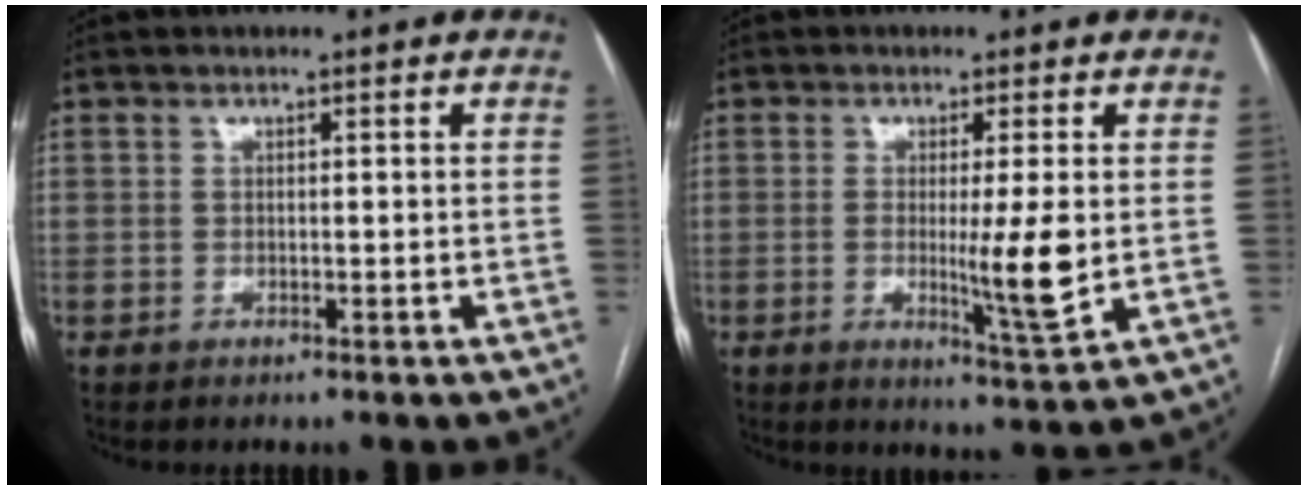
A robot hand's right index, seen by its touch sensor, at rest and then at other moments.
{"total": 7.0, "force": [-0.4, 0.2, 7.0], "torque": [-0.110, -0.015, -0.005]}